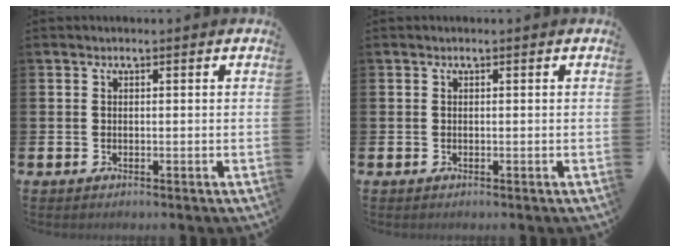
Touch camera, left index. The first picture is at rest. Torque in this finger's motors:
{"motor_torque": [0.00, 0.00, 0.00, 0.00]}